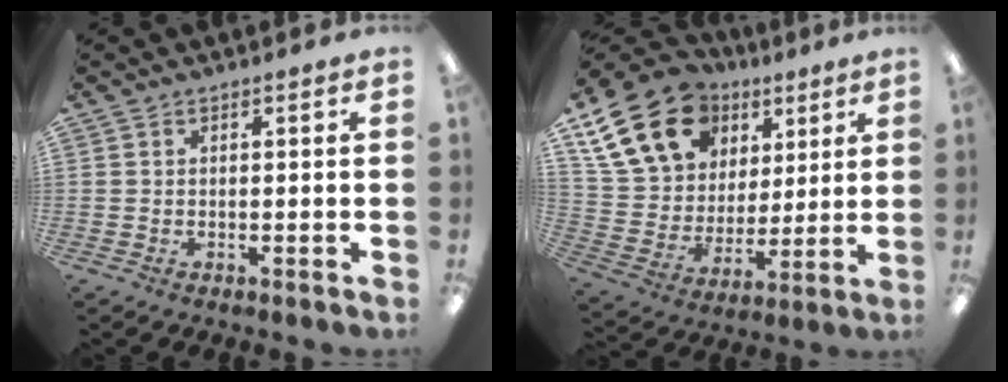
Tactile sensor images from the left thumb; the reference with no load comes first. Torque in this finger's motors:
{"motor_torque": [1.14, 2.26, 1.38, -1.40, 0.13]}